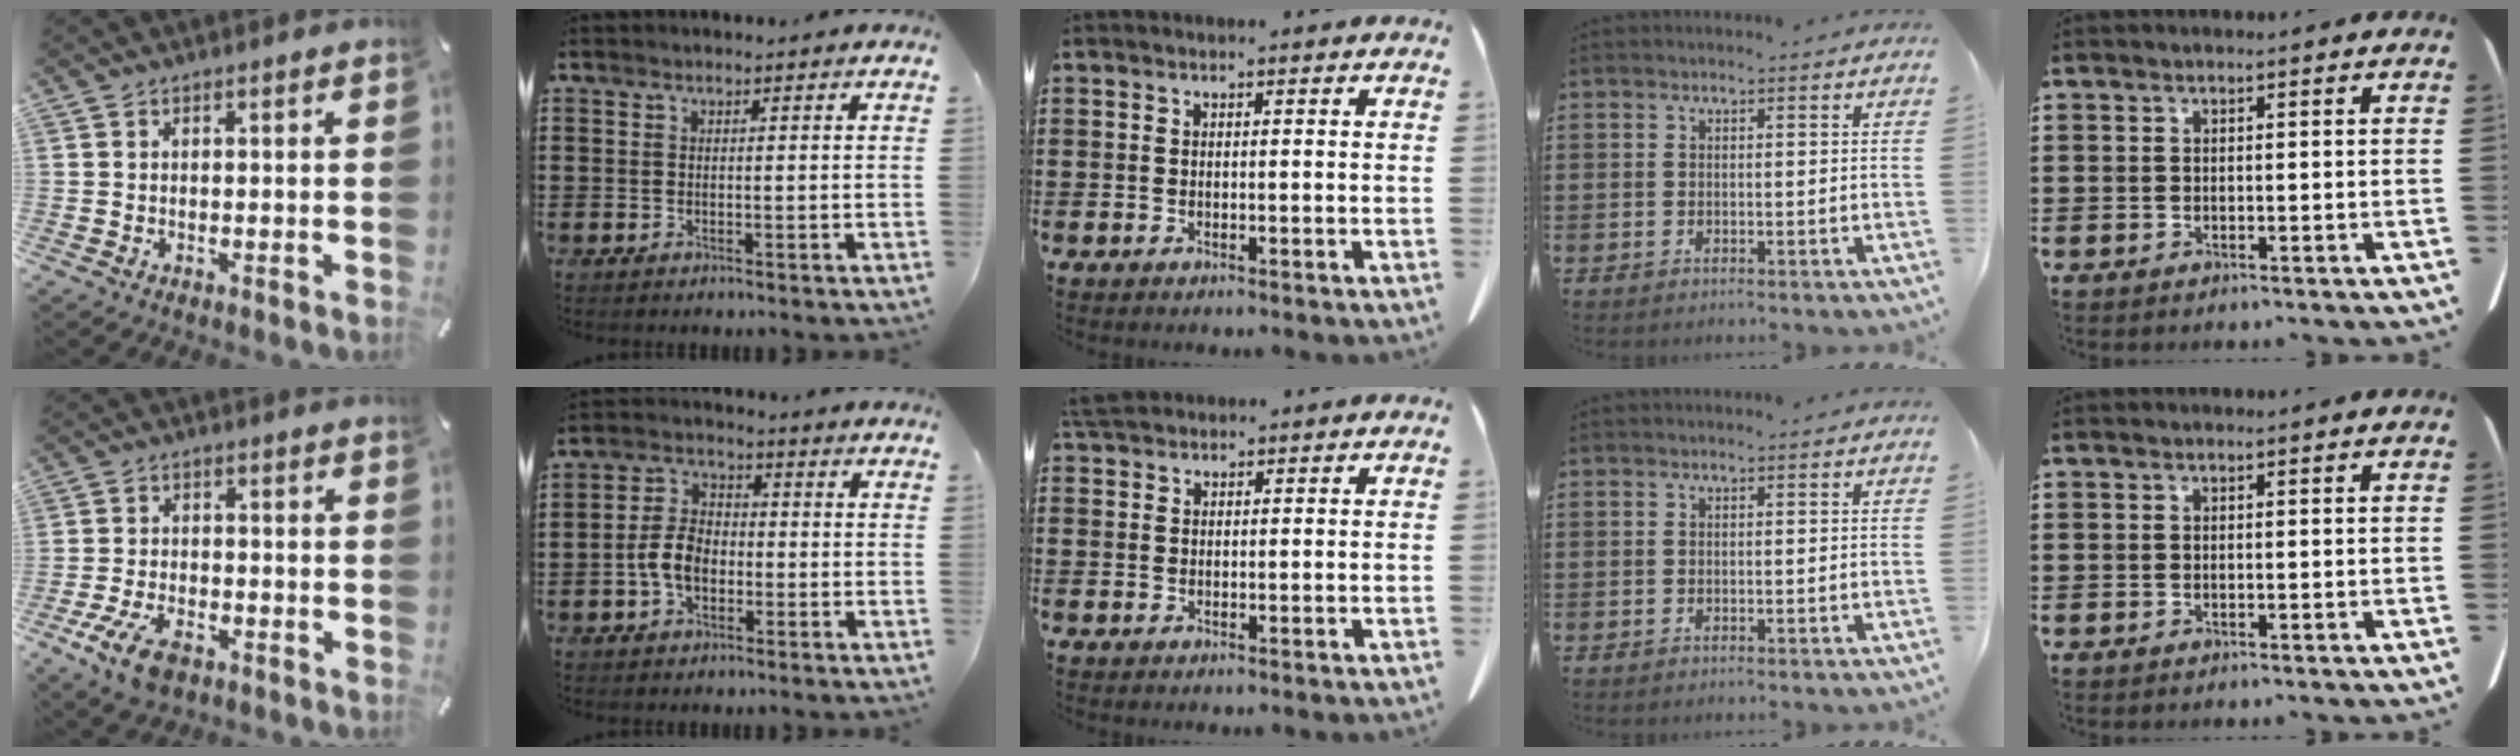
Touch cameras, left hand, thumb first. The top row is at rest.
{"thumb": {"total": 8.8, "force": [-4.7, 4.9, 5.6], "torque": [-0.129, 0.010, -0.088]}, "index": {"total": 5.9, "force": [-1.6, 3.7, 4.3], "torque": [-0.105, 0.003, -0.037]}, "middle": {"total": 3.3, "force": [2.8, 1.1, 1.2], "torque": [-0.033, 0.001, 0.056]}}